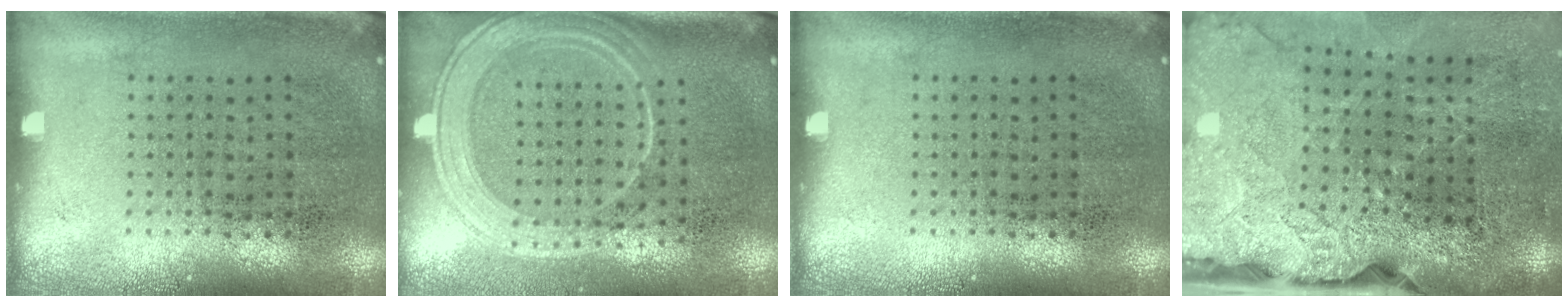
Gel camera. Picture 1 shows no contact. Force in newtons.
{"total": 2.1, "press": 1.9, "slide": 1.0}
{"total": 0.0}
{"total": 4.0, "press": 3.3, "slide": 2.3}